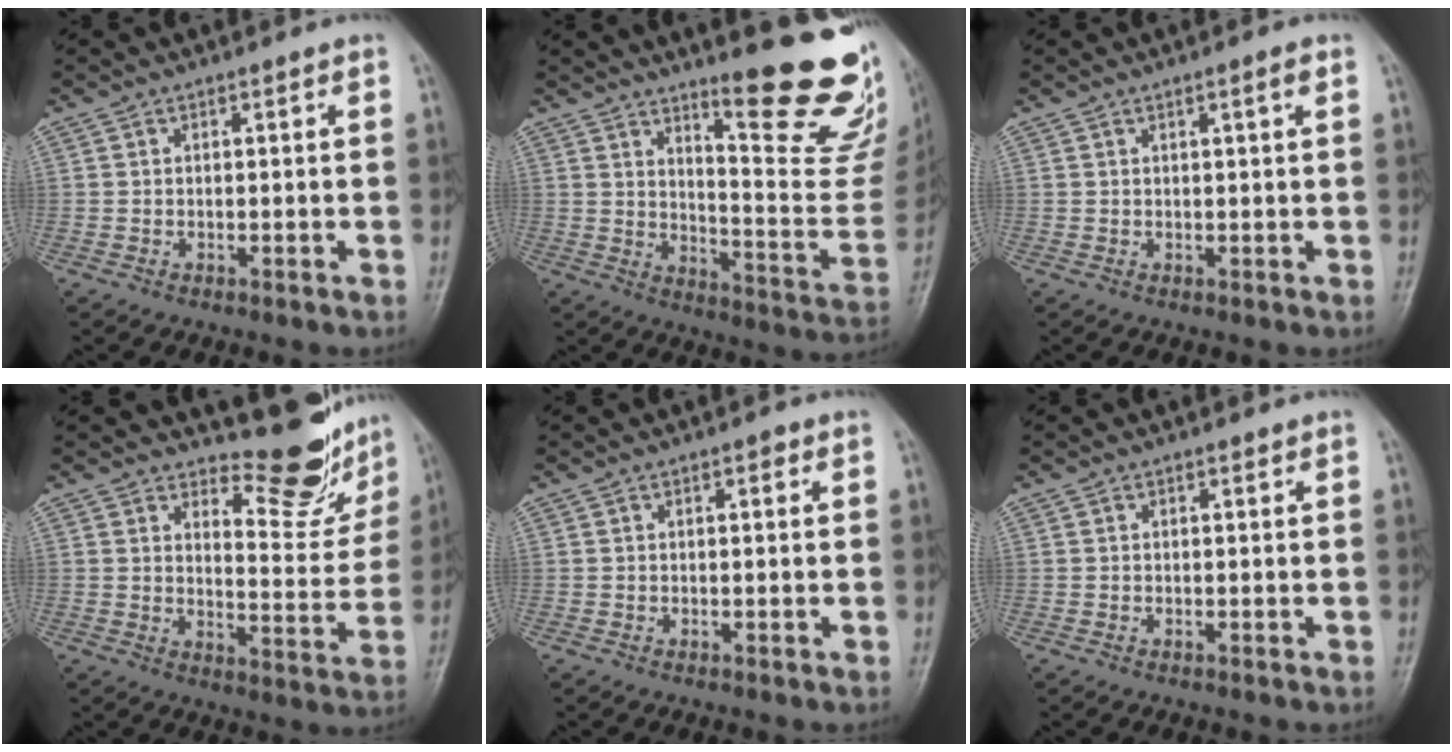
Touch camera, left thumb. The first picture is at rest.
{"total": 21.0, "force": [14.5, 4.0, 14.7], "torque": [-0.161, -0.124, 0.202]}
{"total": 1.6, "force": [0.7, 0.0, 1.5], "torque": [-0.026, -0.001, 0.012]}
{"total": 11.1, "force": [10.2, 3.2, 2.9], "torque": [-0.010, -0.100, 0.135]}
{"total": 0.9, "force": [0.4, 0.4, 0.6], "torque": [-0.006, 0.001, 0.003]}
{"total": 0.0}